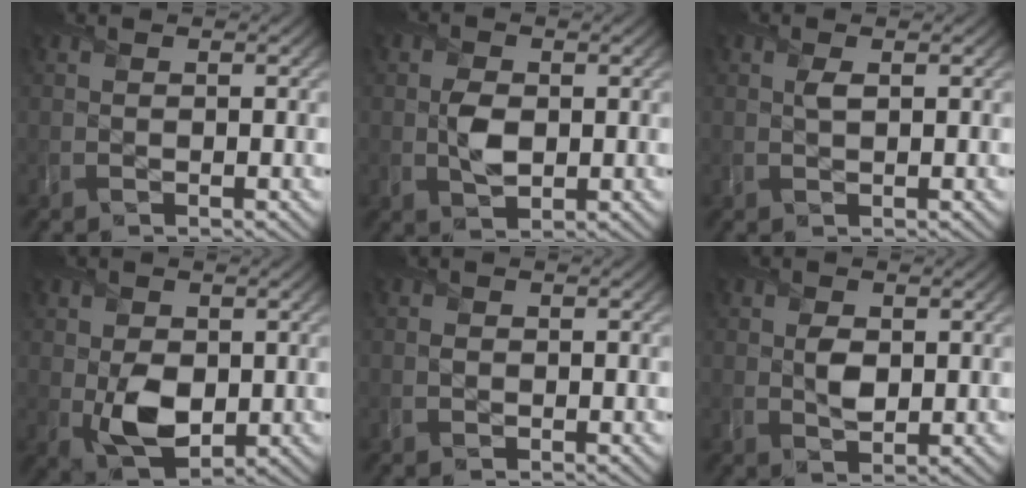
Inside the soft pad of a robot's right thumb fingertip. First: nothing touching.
{"total": 3.6, "force": [0.0, 2.5, 2.5], "torque": [-0.058, -0.006, -0.002]}
{"total": 1.4, "force": [0.4, 0.7, 1.2], "torque": [-0.027, -0.003, 0.007]}
{"total": 6.4, "force": [-0.4, 4.6, 4.5], "torque": [-0.095, -0.013, -0.006]}
{"total": 0.6, "force": [0.0, 0.6, 0.2], "torque": [-0.002, -0.006, -0.004]}
{"total": 2.9, "force": [0.4, 2.0, 2.1], "torque": [-0.042, -0.006, 0.006]}